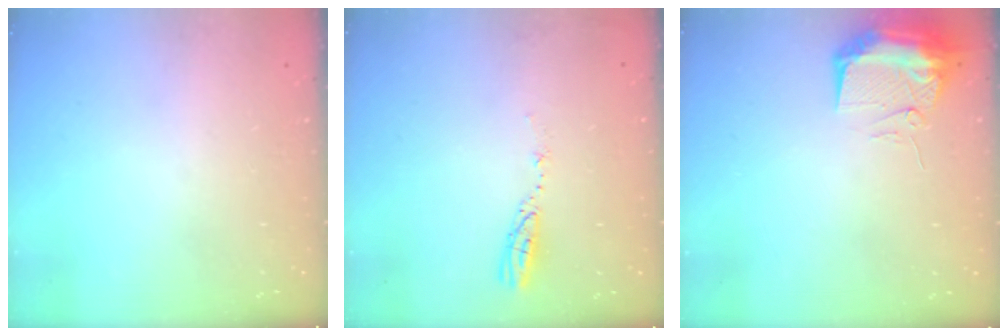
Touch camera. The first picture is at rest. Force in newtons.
{"total": 3.6, "press": 3.6, "slide": 0.3}
{"total": 10.2, "press": 10.2, "slide": 1.2}